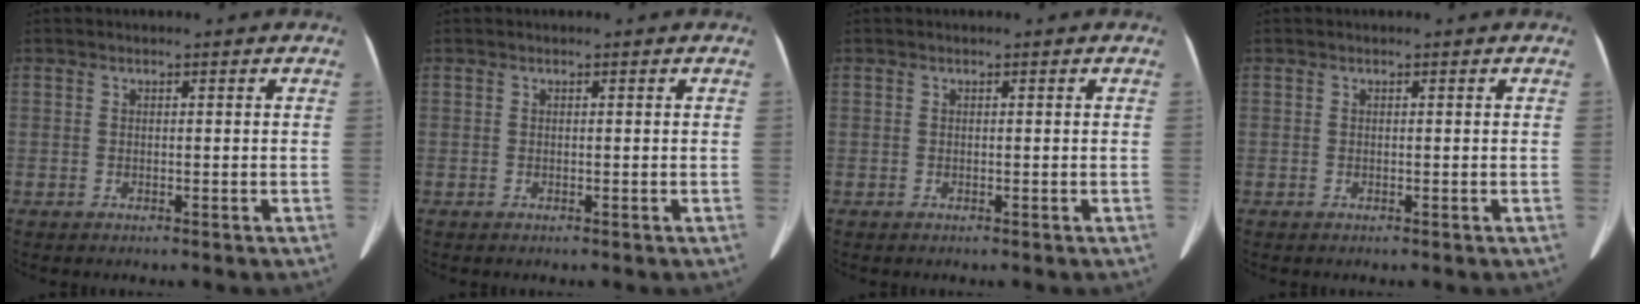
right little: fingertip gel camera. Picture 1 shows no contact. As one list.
[{"total": 0.0}, {"total": 0.0}, {"total": 0.0}]